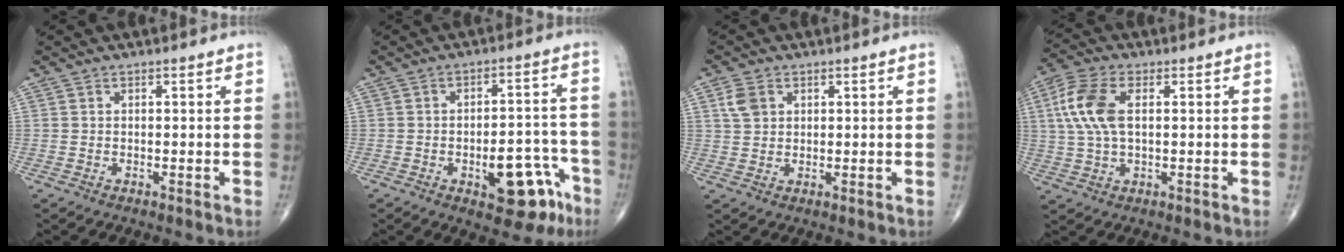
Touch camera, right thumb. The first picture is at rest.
{"total": 12.4, "force": [-5.7, 5.8, 9.3], "torque": [-0.090, 0.046, -0.067]}
{"total": 3.9, "force": [1.5, 2.9, 2.1], "torque": [-0.034, 0.000, 0.033]}
{"total": 10.0, "force": [1.9, 5.2, 8.3], "torque": [-0.193, 0.011, 0.036]}